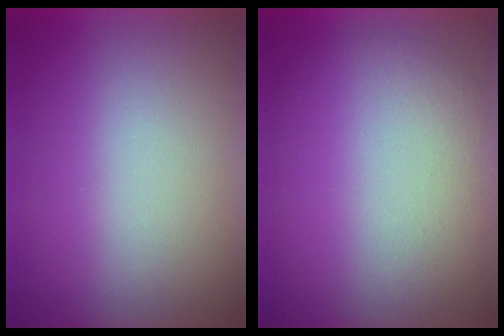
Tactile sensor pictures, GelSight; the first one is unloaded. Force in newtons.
{"total": 2.2}